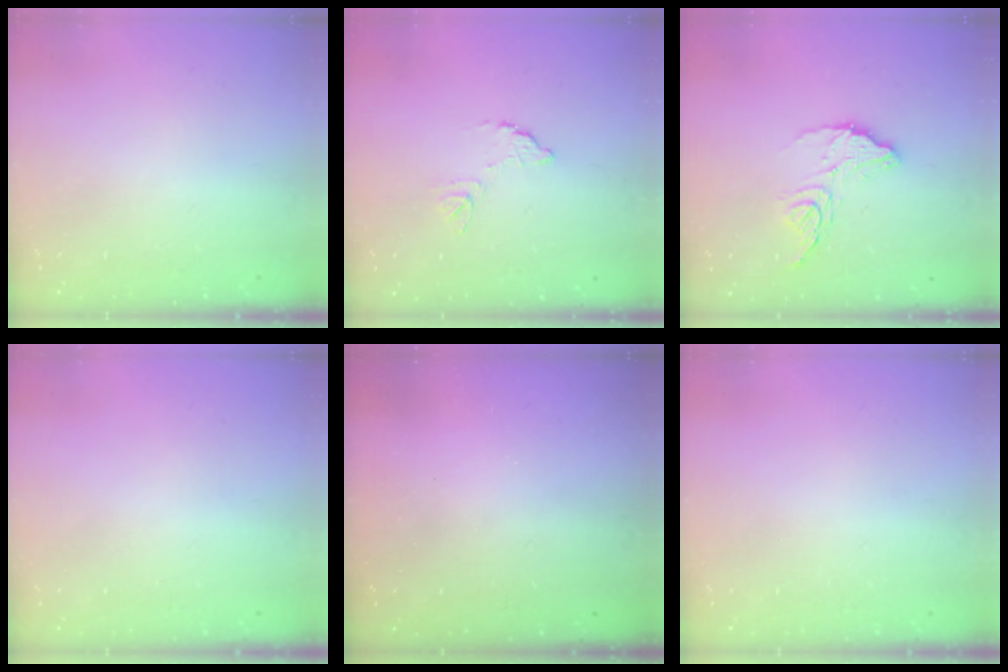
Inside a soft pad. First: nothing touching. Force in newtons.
{"total": 6.3, "press": 6.3, "slide": 0.4}
{"total": 11.4, "press": 11.4, "slide": 0.9}
{"total": 0.0}
{"total": 3.2, "press": 3.1, "slide": 0.8}
{"total": 0.0}